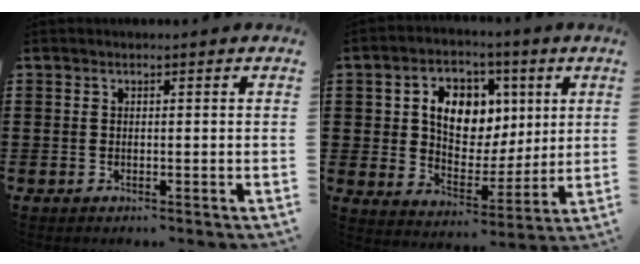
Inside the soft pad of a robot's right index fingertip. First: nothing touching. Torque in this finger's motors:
{"motor_torque": [1.26, 0.16, 1.05, 0.21]}